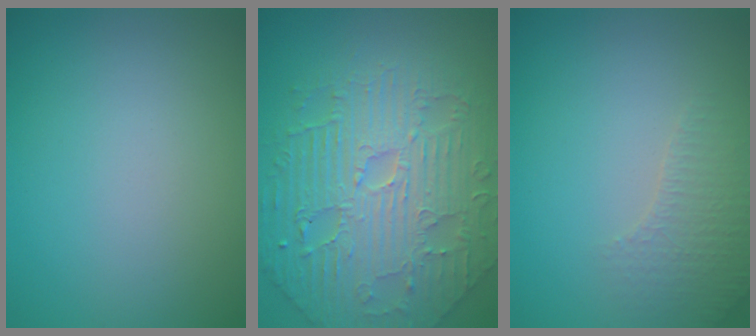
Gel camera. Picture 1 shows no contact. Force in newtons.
{"total": 6.9, "press": 5.9, "slide": 3.5}
{"total": 2.3, "press": 2.2, "slide": 0.7}